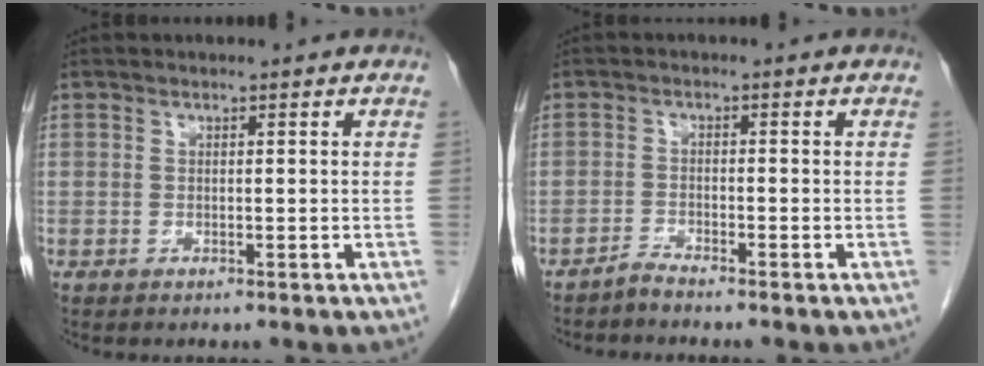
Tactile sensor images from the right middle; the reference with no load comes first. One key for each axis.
{"total": 1.6, "fx": -1.6, "fy": -0.3, "fz": 0.1, "tx": -0.002, "ty": -0.004, "tz": -0.033}